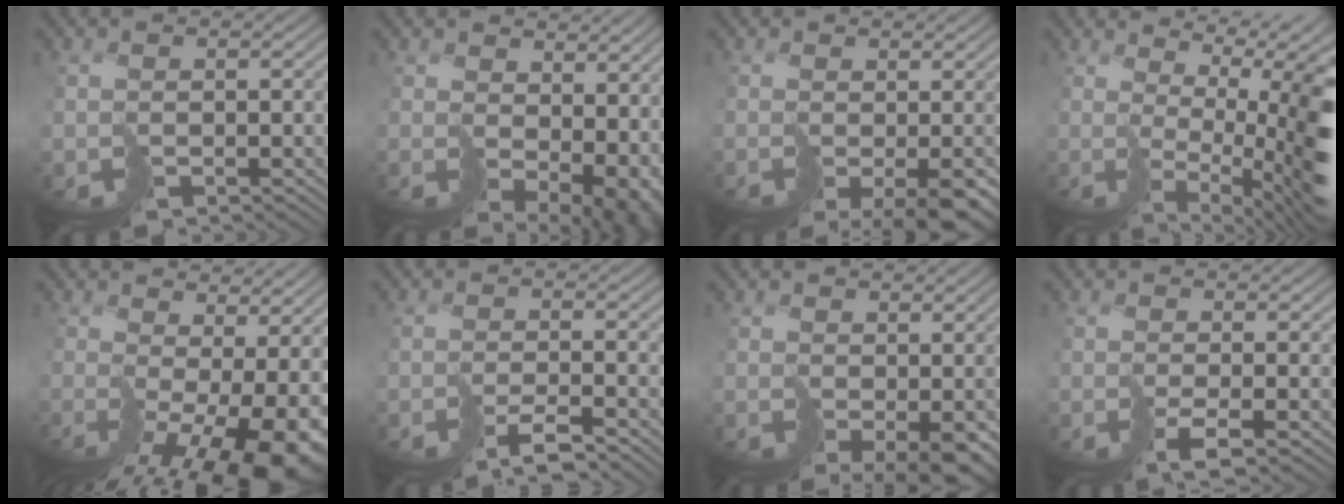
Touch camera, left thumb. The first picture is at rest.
{"total": 11.6, "force": [0.3, 8.0, 8.4], "torque": [-0.142, -0.040, 0.078]}
{"total": 8.6, "force": [-4.4, 3.5, 6.5], "torque": [-0.110, -0.038, -0.032]}
{"total": 12.5, "force": [2.0, 4.3, 11.6], "torque": [-0.139, 0.012, 0.059]}
{"total": 12.4, "force": [-3.7, 4.3, 11.1], "torque": [-0.152, -0.032, -0.025]}
{"total": 3.4, "force": [-2.6, -0.3, 2.1], "torque": [-0.022, 0.004, -0.045]}
{"total": 6.9, "force": [-2.8, 3.6, 5.2], "torque": [-0.097, -0.033, -0.019]}
{"total": 2.9, "force": [-0.9, -0.2, 2.8], "torque": [-0.035, 0.005, -0.011]}